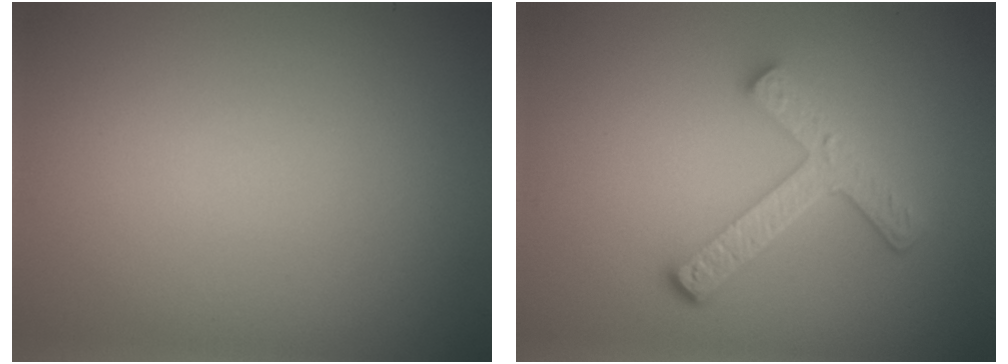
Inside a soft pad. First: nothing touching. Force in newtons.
{"total": 4.4, "press": 3.3, "slide": 2.9}